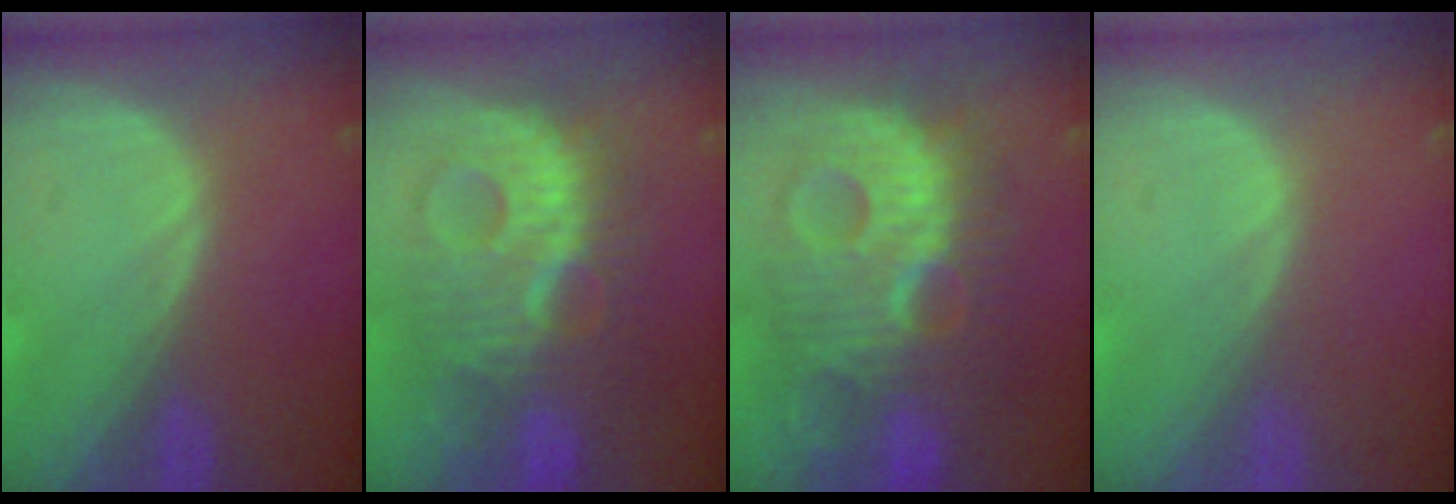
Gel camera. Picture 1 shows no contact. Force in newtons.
{"total": 10.9, "press": 10.9, "slide": 0.5}
{"total": 13.4, "press": 13.4, "slide": 1.2}
{"total": 0.0}